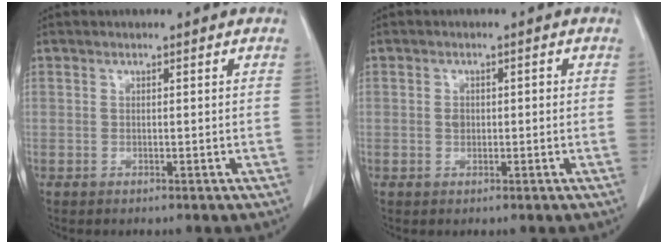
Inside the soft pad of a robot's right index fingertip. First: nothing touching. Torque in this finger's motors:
{"motor_torque": [0.08, -0.04, 0.00, 0.00]}